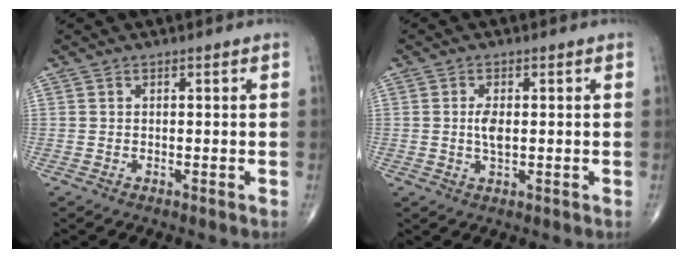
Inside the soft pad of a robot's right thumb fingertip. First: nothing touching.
{"total": 3.3, "force": [0.3, 1.5, 3.0], "torque": [-0.058, -0.005, 0.005]}